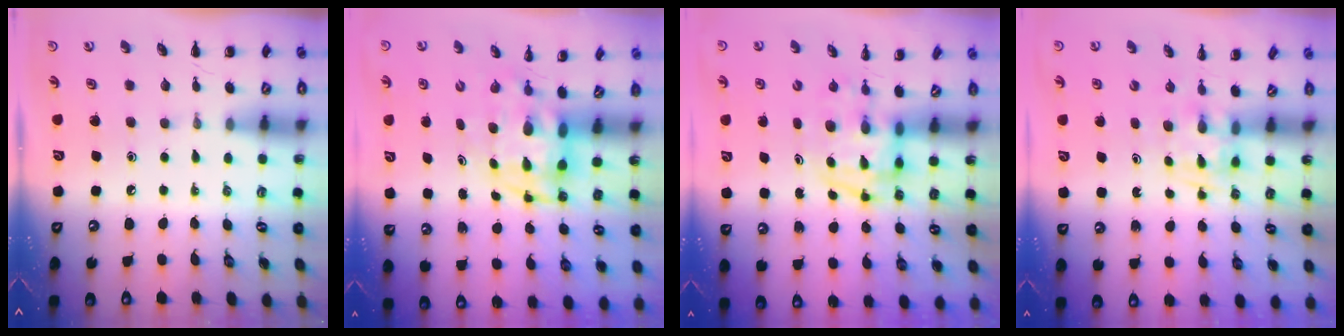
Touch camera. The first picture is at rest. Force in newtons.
{"total": 3.6, "press": 3.5, "slide": 1.0}
{"total": 3.9, "press": 3.8, "slide": 0.6}
{"total": 1.2, "press": 1.0, "slide": 0.7}